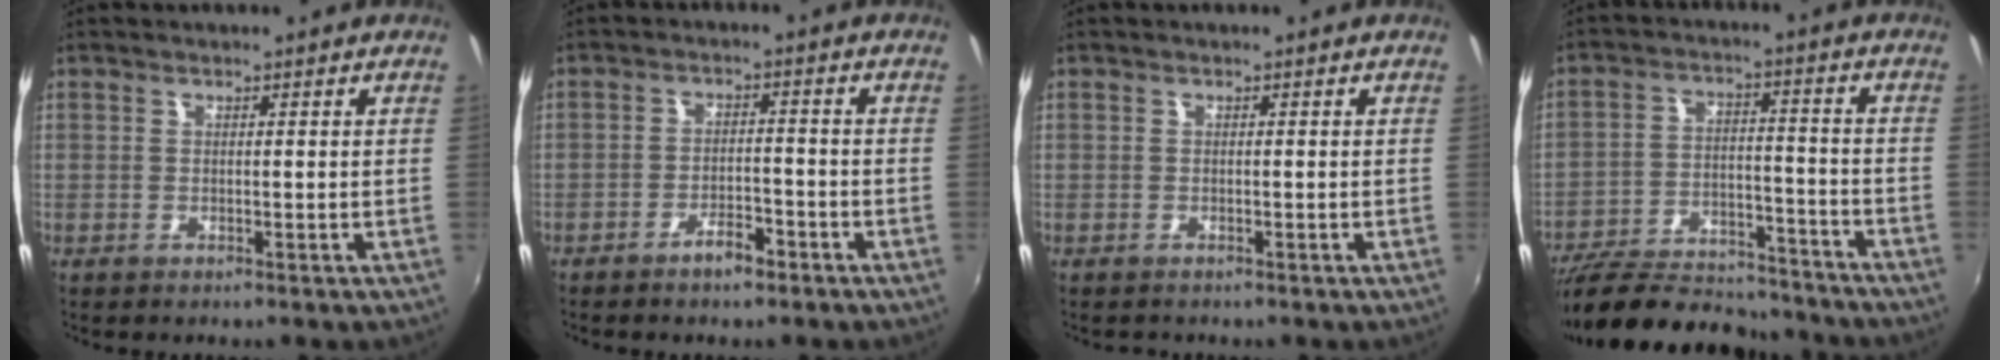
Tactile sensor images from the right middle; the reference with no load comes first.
{"total": 3.9, "force": [-2.9, 1.3, 2.2], "torque": [-0.050, 0.001, -0.045]}
{"total": 0.8, "force": [-0.6, 0.5, -0.1], "torque": [-0.002, -0.001, -0.011]}
{"total": 22.3, "force": [-19.3, 6.8, 8.9], "torque": [-0.181, -0.008, -0.283]}